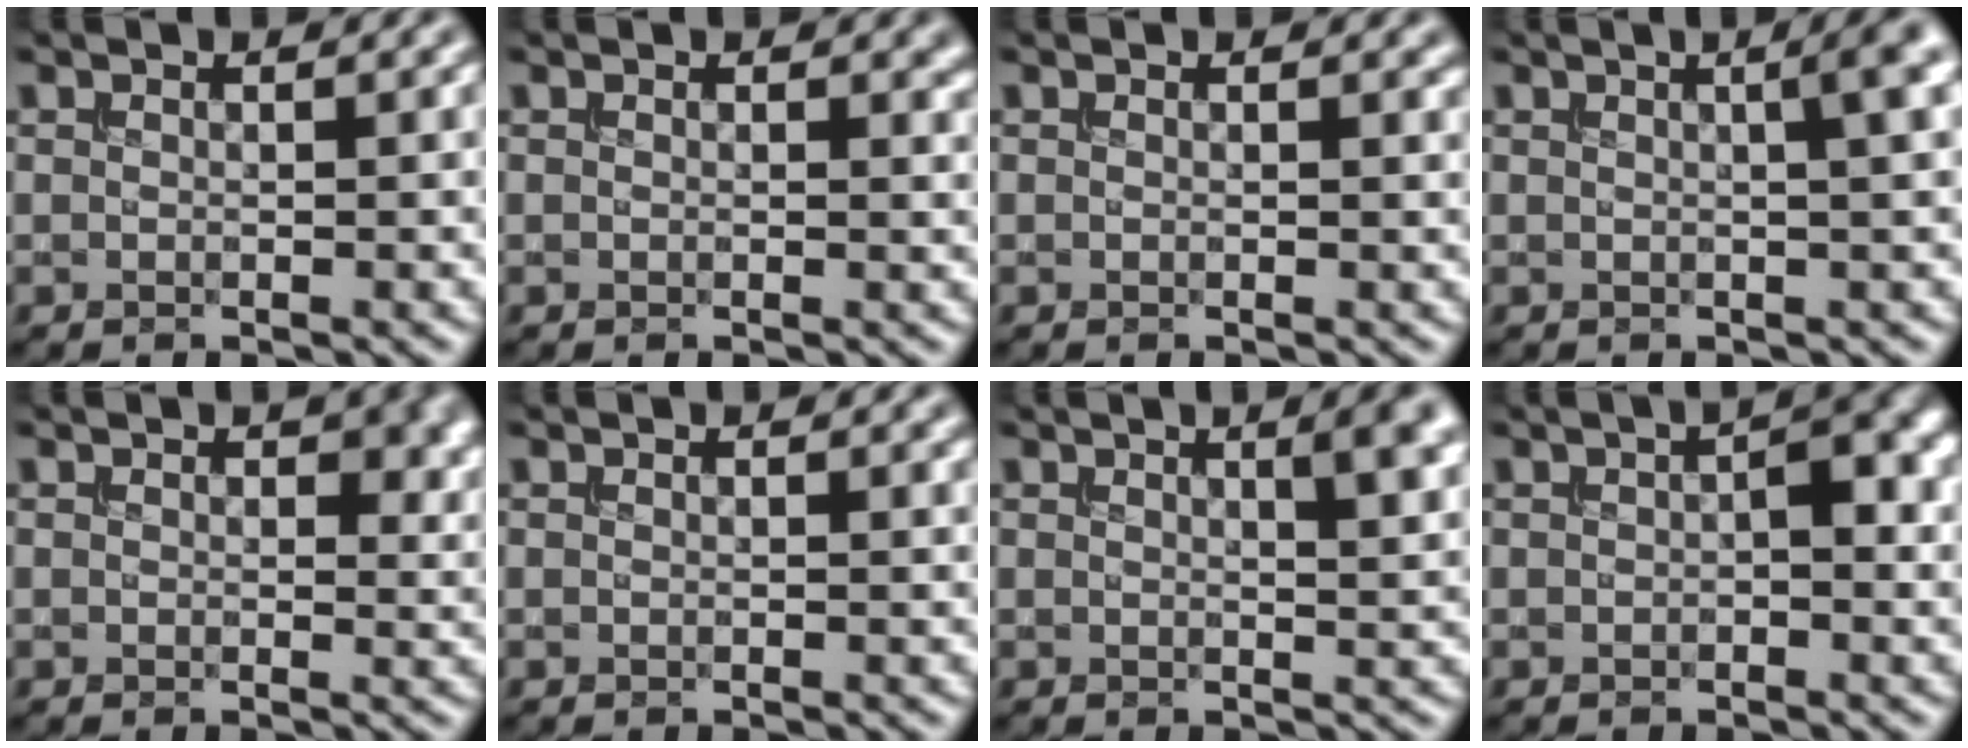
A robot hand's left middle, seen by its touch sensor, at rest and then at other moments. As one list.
[{"total": 1.0, "force": [0.4, 0.7, 0.6], "torque": [-0.005, -0.003, 0.007]}, {"total": 0.5, "force": [0.3, 0.3, 0.3], "torque": [-0.002, -0.002, 0.006]}, {"total": 3.1, "force": [0.9, 0.7, 2.9], "torque": [-0.021, 0.015, 0.003]}, {"total": 2.9, "force": [1.0, 1.8, 2.0], "torque": [-0.023, -0.004, 0.014]}, {"total": 0.0}, {"total": 3.4, "force": [1.5, 1.0, 2.8], "torque": [-0.022, 0.005, 0.021]}, {"total": 3.0, "force": [0.2, 1.2, 2.7], "torque": [-0.039, 0.006, 0.000]}]